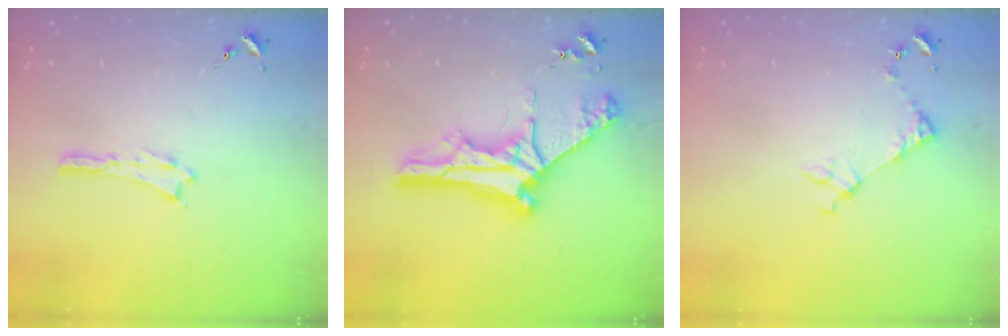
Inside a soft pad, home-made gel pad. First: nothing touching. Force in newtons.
{"total": 10.1, "press": 10.1, "slide": 1.0}
{"total": 5.0, "press": 5.0, "slide": 0.4}